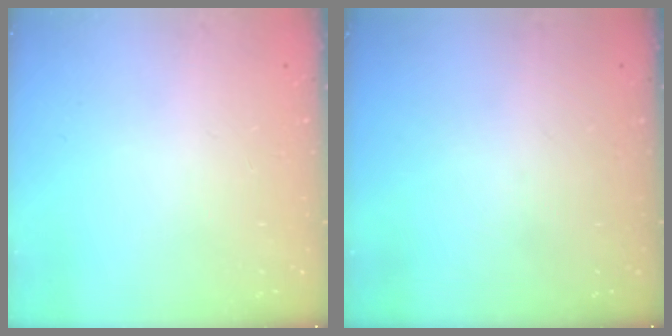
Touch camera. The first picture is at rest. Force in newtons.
{"total": 0.0}